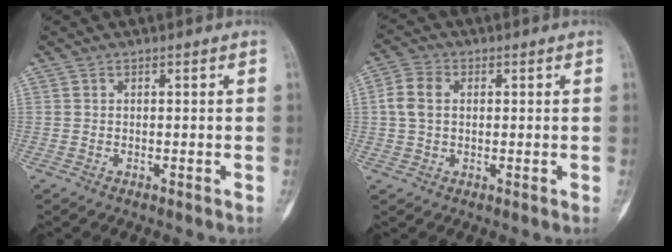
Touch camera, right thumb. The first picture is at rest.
{"total": 5.5, "force": [0.6, 4.1, 3.6], "torque": [-0.078, 0.014, 0.010]}